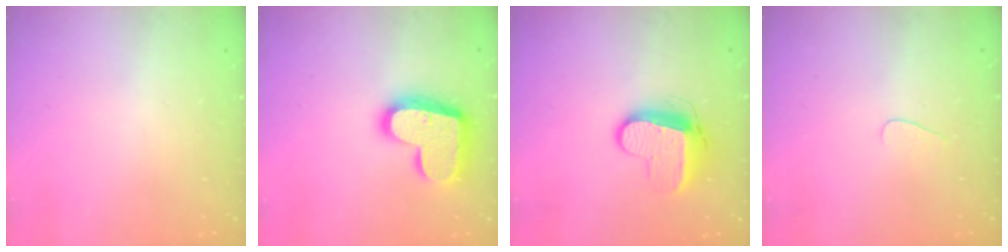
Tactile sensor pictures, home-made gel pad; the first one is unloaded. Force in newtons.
{"total": 18.9, "press": 18.9, "slide": 1.1}
{"total": 10.2, "press": 10.1, "slide": 0.8}
{"total": 2.8, "press": 2.8, "slide": 0.3}